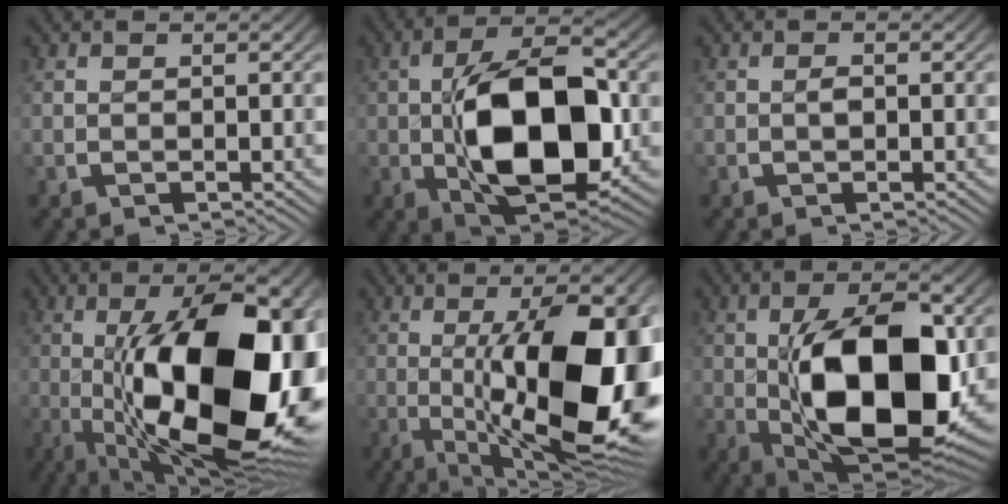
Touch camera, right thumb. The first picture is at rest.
{"total": 15.9, "force": [-2.0, 8.9, 13.1], "torque": [-0.251, -0.046, -0.016]}
{"total": 0.7, "force": [-0.3, 0.4, 0.5], "torque": [-0.015, -0.004, -0.005]}
{"total": 26.6, "force": [-3.2, 13.4, 22.8], "torque": [-0.358, -0.044, -0.022]}
{"total": 21.4, "force": [-2.6, 9.9, 18.8], "torque": [-0.285, -0.036, -0.017]}
{"total": 20.8, "force": [-2.5, 11.5, 17.2], "torque": [-0.308, -0.051, -0.016]}